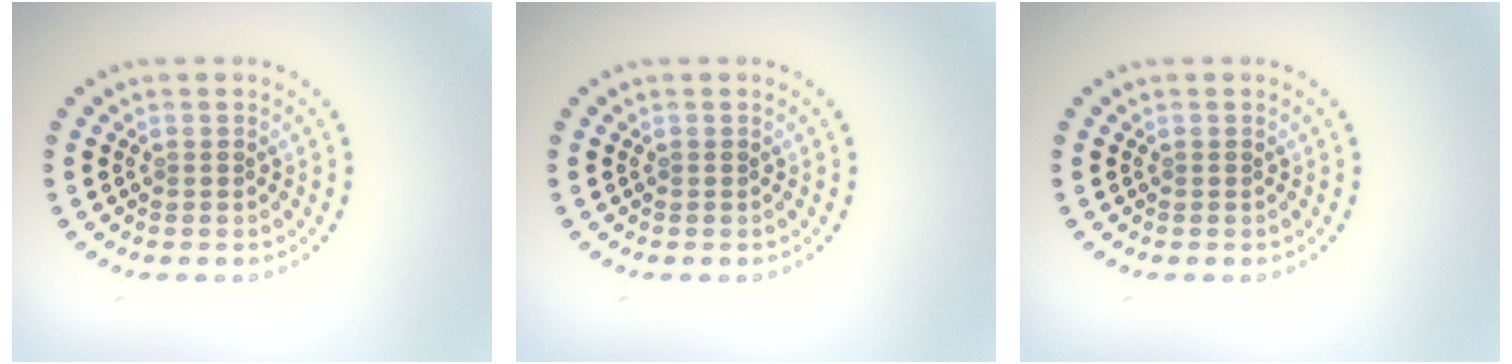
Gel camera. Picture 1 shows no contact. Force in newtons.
{"total": 0.0}
{"total": 0.0}